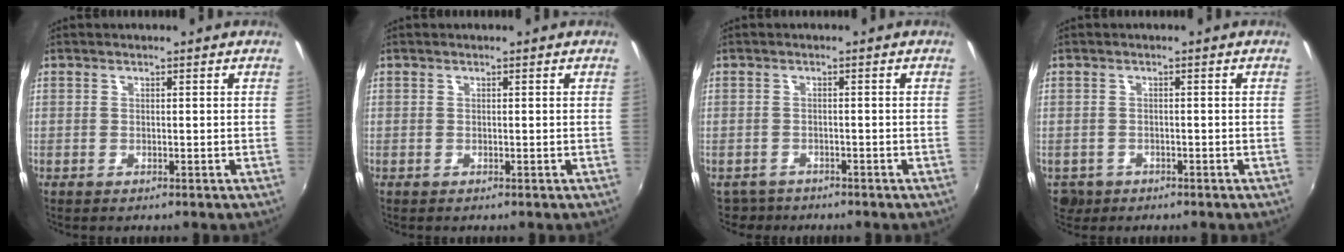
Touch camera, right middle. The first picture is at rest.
{"total": 0.0}
{"total": 3.0, "force": [-2.5, 1.6, 0.0], "torque": [-0.012, -0.005, -0.044]}
{"total": 3.5, "force": [-1.6, 2.9, 1.1], "torque": [-0.030, -0.007, -0.022]}